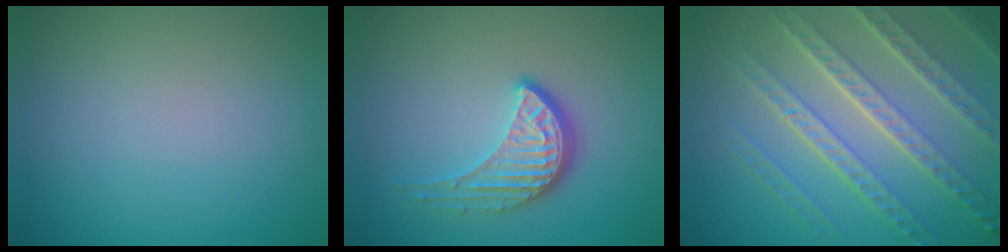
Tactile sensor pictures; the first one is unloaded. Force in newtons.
{"total": 4.0, "press": 2.9, "slide": 2.8}
{"total": 7.8, "press": 5.5, "slide": 5.6}